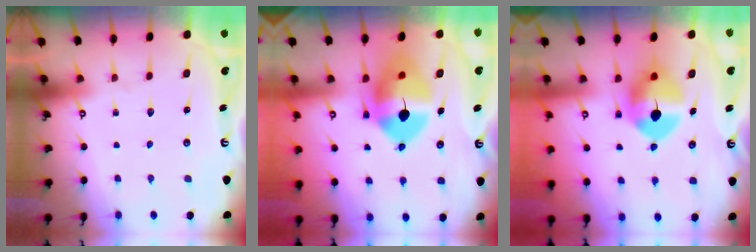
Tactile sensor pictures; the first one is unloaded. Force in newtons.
{"total": 13.7, "press": 13.5, "slide": 2.2}
{"total": 10.4, "press": 10.3, "slide": 1.6}